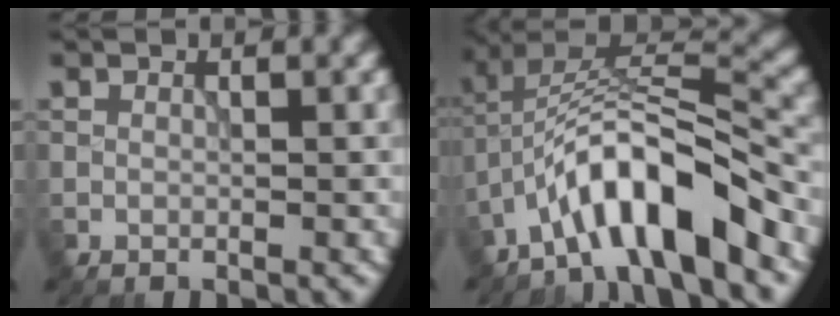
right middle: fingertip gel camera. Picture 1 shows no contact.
{"total": 9.2, "force": [-5.3, 2.6, 7.1], "torque": [-0.113, 0.019, -0.095]}